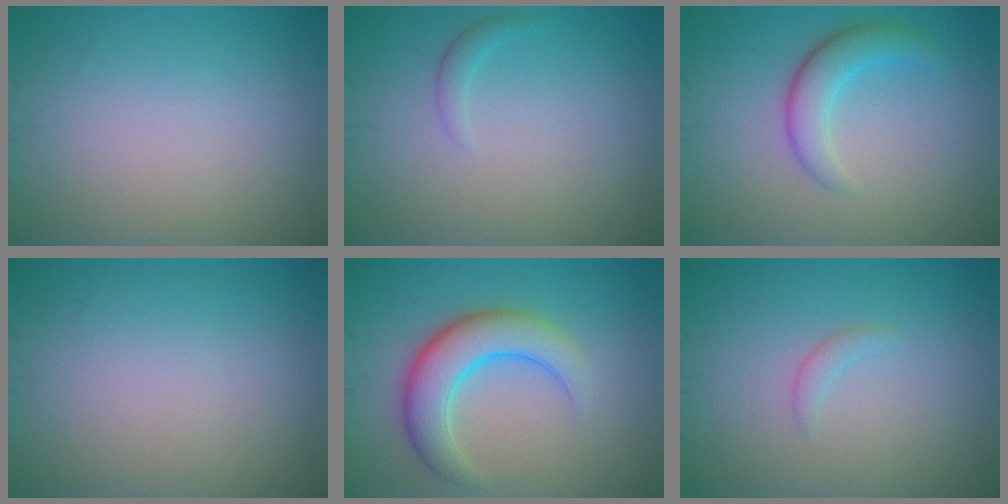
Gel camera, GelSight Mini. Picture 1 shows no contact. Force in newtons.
{"total": 1.0, "press": 1.0, "slide": 0.0}
{"total": 3.3, "press": 3.3, "slide": 0.2}
{"total": 0.0}
{"total": 5.7, "press": 5.7, "slide": 0.1}
{"total": 0.9, "press": 0.9, "slide": 0.1}